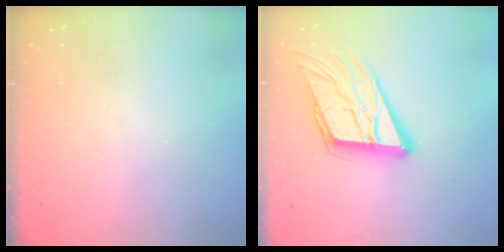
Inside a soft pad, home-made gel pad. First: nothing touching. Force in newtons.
{"total": 16.2, "press": 15.9, "slide": 2.9}